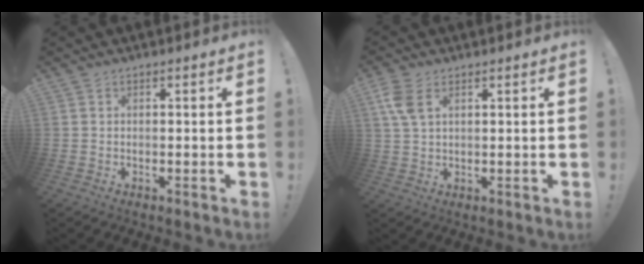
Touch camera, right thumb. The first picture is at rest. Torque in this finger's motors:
{"motor_torque": [0.01, 0.03, 0.29, -0.15, 0.01]}